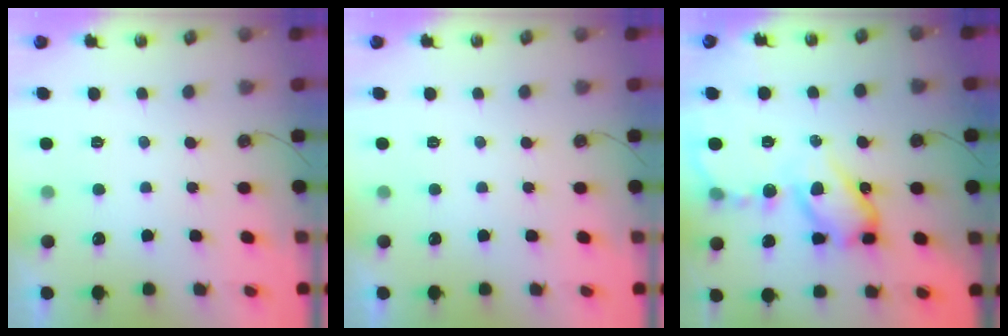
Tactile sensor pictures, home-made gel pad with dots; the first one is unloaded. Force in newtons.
{"total": 0.0}
{"total": 14.8, "press": 14.7, "slide": 1.6}